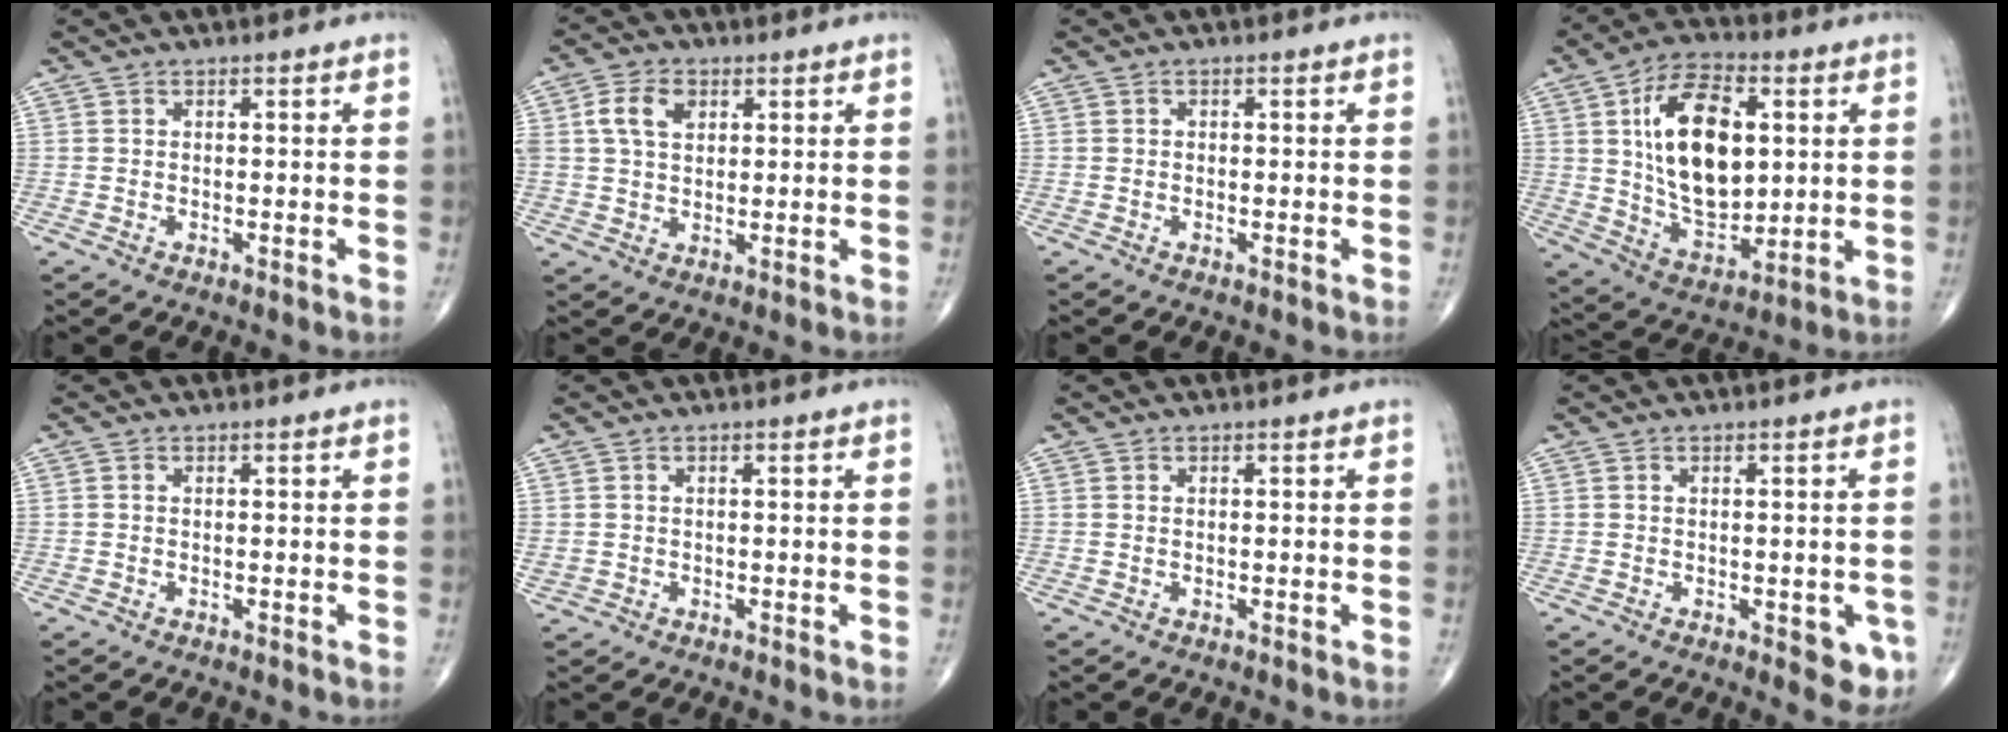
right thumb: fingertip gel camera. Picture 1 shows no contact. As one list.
[{"total": 6.6, "force": [2.1, 4.5, 4.3], "torque": [-0.074, 0.003, 0.037]}, {"total": 0.0}, {"total": 19.4, "force": [3.8, 10.8, 15.6], "torque": [-0.237, -0.009, 0.070]}, {"total": 0.0}, {"total": 1.6, "force": [-0.1, 1.5, 0.6], "torque": [-0.010, 0.001, 0.005]}, {"total": 0.0}, {"total": 4.0, "force": [-1.3, 2.1, 3.2], "torque": [-0.015, -0.002, -0.010]}]